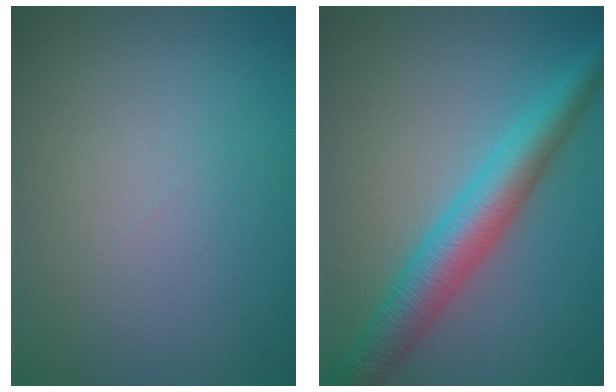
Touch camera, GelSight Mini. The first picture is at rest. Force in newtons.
{"total": 5.9, "press": 5.9, "slide": 0.1}